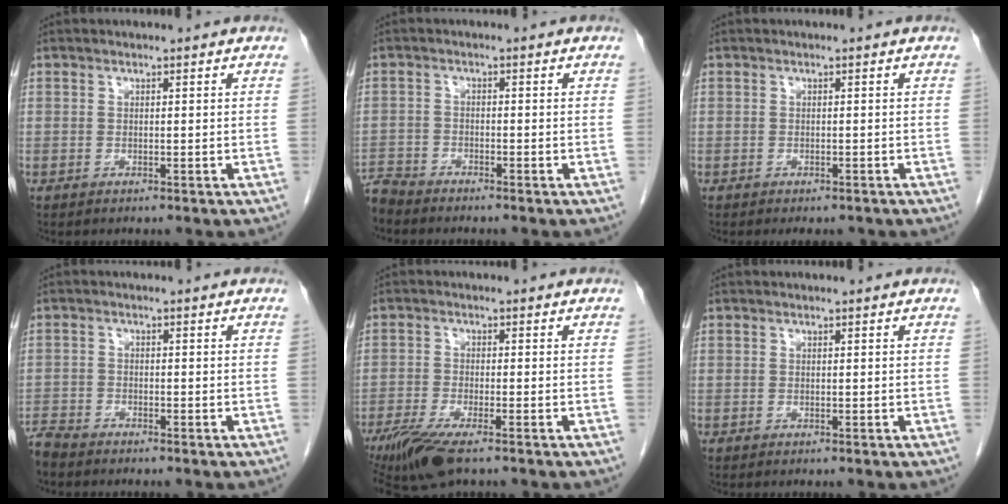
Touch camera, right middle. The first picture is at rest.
{"total": 4.0, "force": [-4.0, 0.3, 0.1], "torque": [0.007, -0.014, -0.076]}
{"total": 2.9, "force": [-2.5, 1.2, 1.0], "torque": [-0.010, -0.004, -0.029]}
{"total": 3.6, "force": [-3.5, 0.4, 0.7], "torque": [-0.006, -0.013, -0.068]}
{"total": 7.8, "force": [-5.5, 1.3, 5.4], "torque": [-0.099, -0.019, -0.097]}
{"total": 0.0}